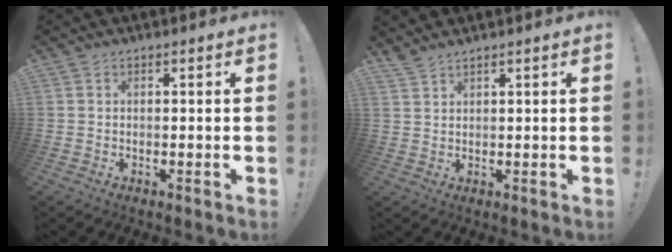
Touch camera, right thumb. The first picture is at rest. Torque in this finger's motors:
{"motor_torque": [-0.49, 1.30, 0.25, 0.26, 0.01]}